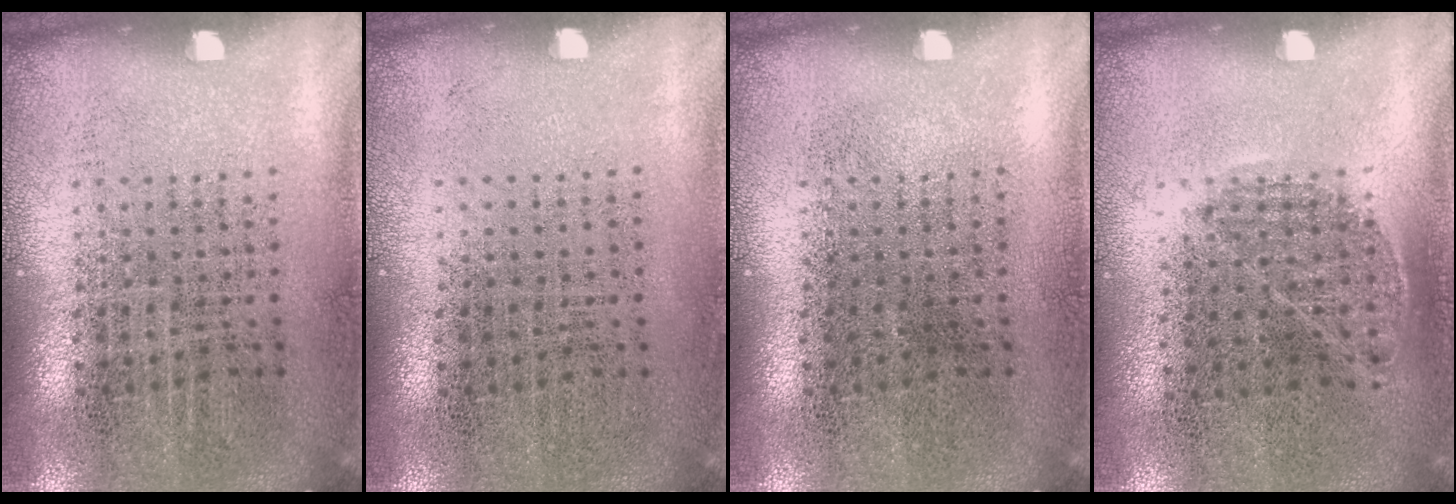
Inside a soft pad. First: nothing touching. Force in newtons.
{"total": 0.0}
{"total": 0.0}
{"total": 0.9, "press": 0.7, "slide": 0.6}